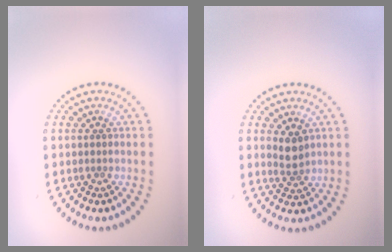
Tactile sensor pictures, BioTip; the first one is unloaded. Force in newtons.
{"total": 1.9, "press": 1.6, "slide": 1.0}